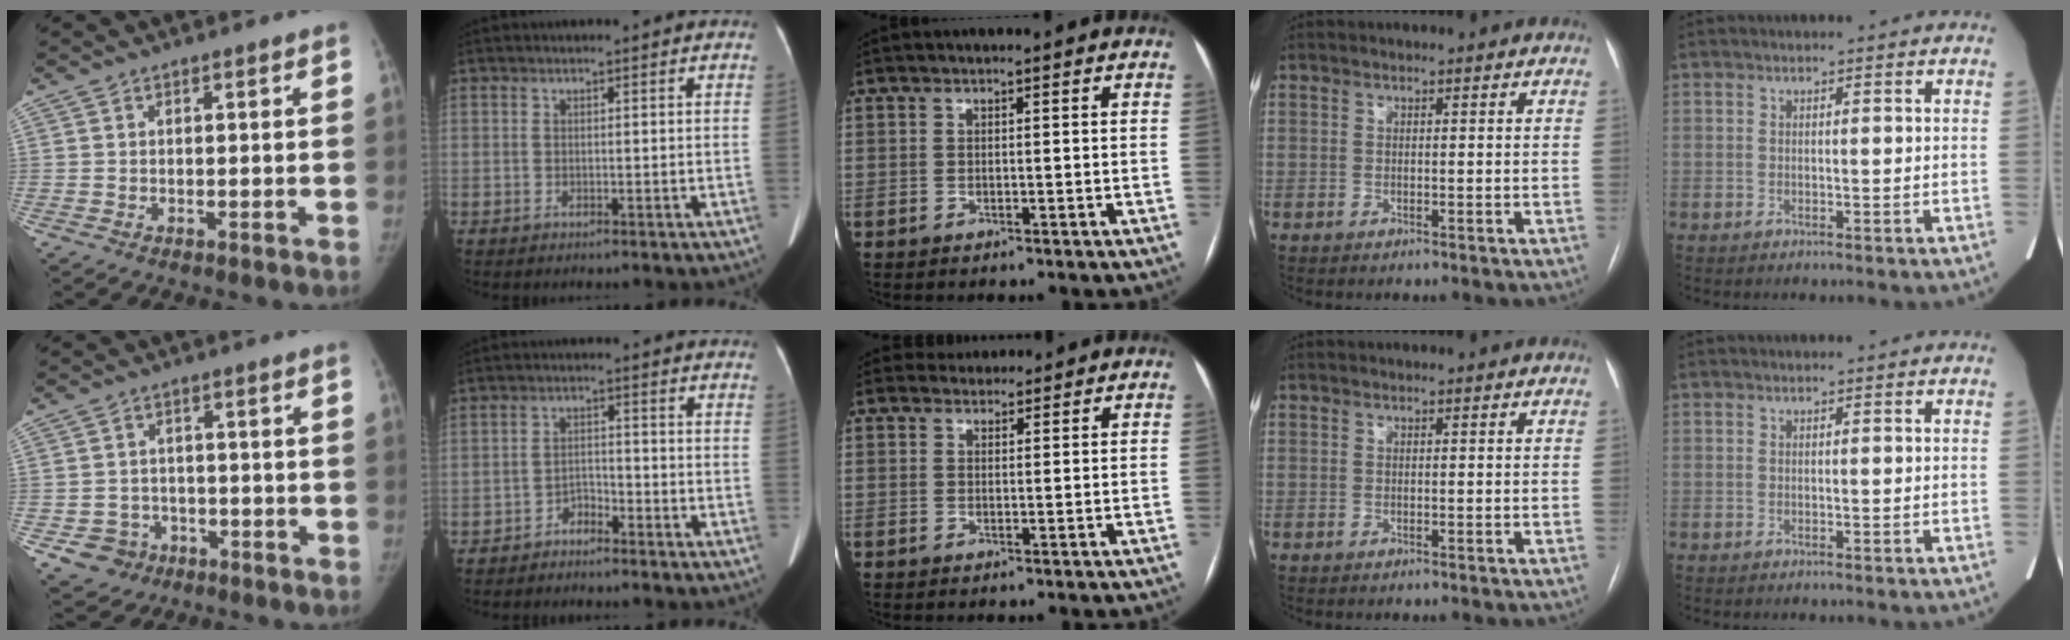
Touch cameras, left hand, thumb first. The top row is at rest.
{"thumb": {"total": 6.1, "force": [-2.7, 5.4, 0.9], "torque": [0.001, 0.021, -0.036]}, "index": {"total": 2.6, "force": [-2.3, 1.0, 0.7], "torque": [-0.011, 0.001, -0.040]}, "middle": {"total": 2.7, "force": [2.4, 1.1, -0.3], "torque": [0.008, 0.017, 0.037]}}